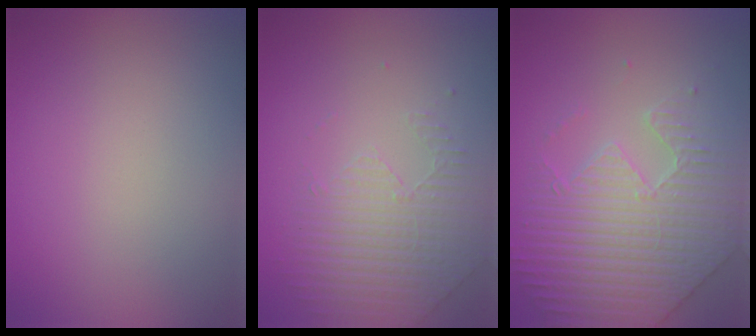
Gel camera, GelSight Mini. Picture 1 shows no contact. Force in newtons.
{"total": 2.1, "press": 1.8, "slide": 1.0}
{"total": 6.6, "press": 5.7, "slide": 3.2}